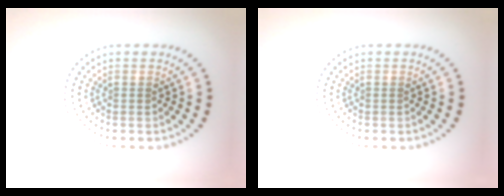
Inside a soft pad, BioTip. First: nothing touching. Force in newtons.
{"total": 0.0}